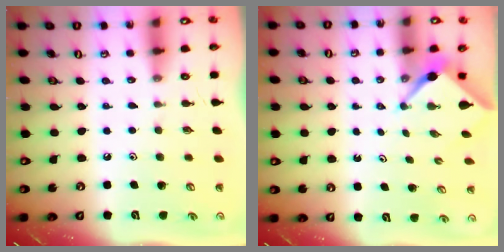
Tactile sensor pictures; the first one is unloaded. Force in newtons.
{"total": 2.4, "press": 2.4, "slide": 0.3}